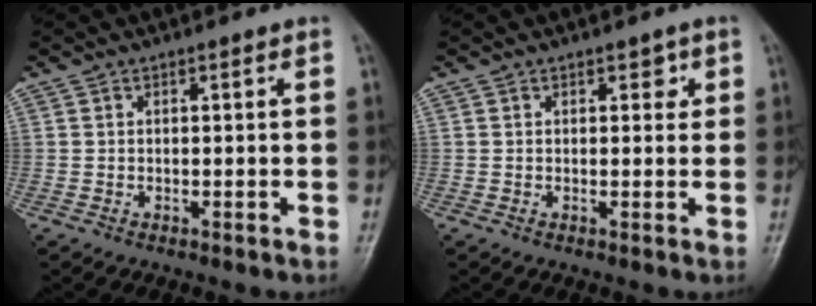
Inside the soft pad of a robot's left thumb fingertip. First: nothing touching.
{"total": 1.7, "force": [0.8, 1.1, 1.0], "torque": [0.004, -0.001, 0.007]}